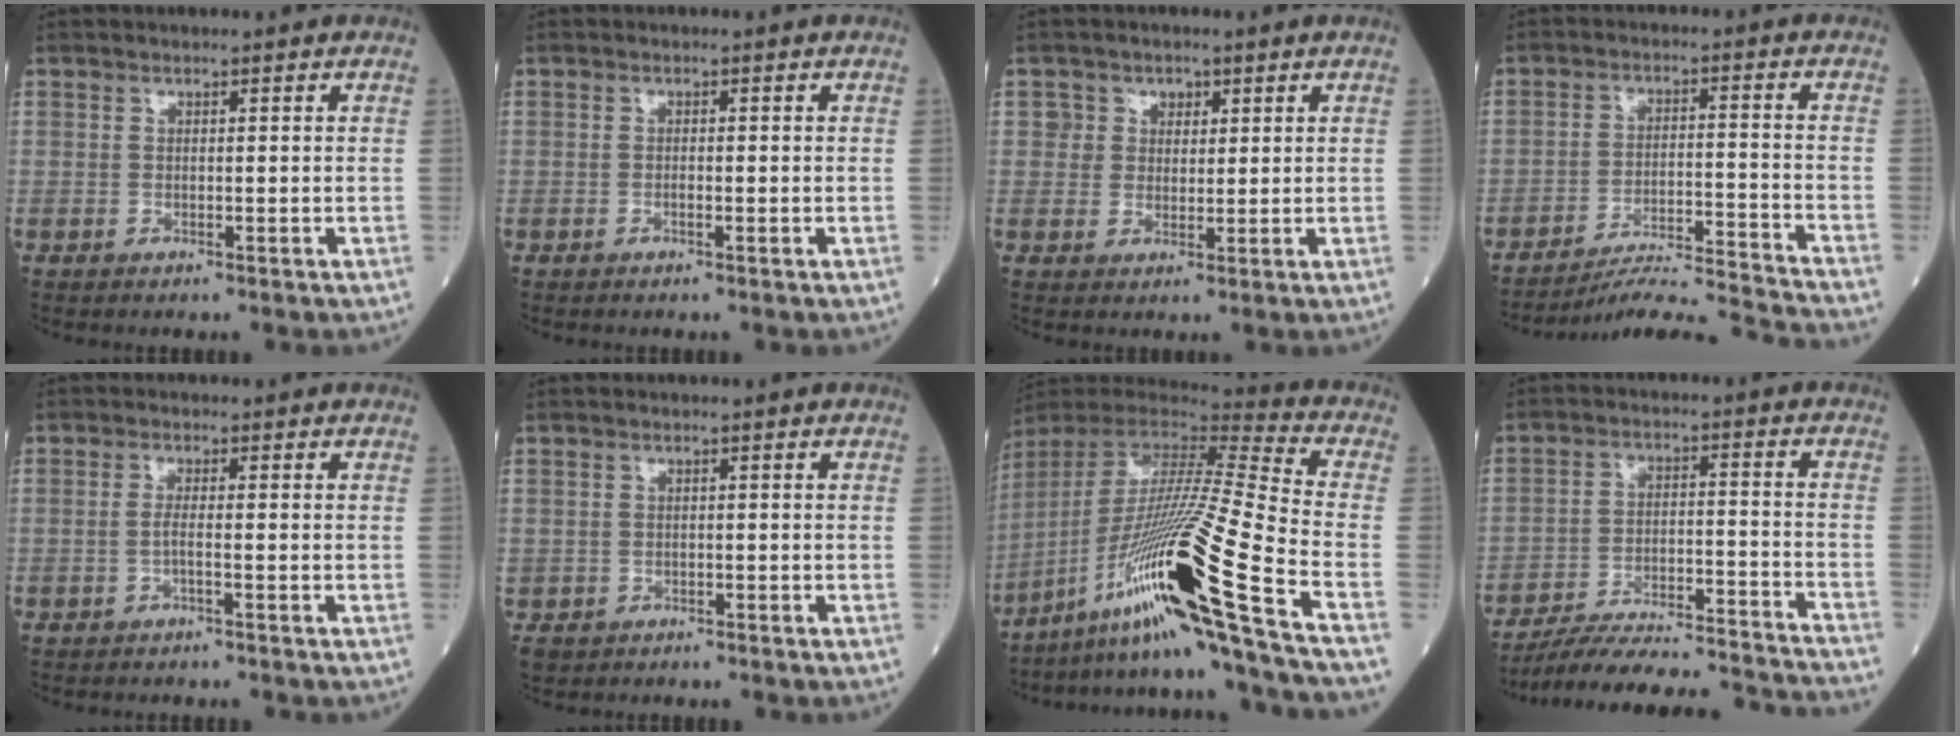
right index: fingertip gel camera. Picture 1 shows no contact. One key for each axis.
{"total": 0.8, "fx": -0.3, "fy": 0.1, "fz": 0.7, "tx": -0.013, "ty": 0.000, "tz": -0.005}
{"total": 3.3, "fx": 1.3, "fy": 3.0, "fz": 0.3, "tx": 0.009, "ty": 0.002, "tz": 0.016}
{"total": 13.9, "fx": -13.4, "fy": -3.0, "fz": 2.2, "tx": -0.017, "ty": -0.010, "tz": -0.204}
{"total": 1.6, "fx": -0.7, "fy": -0.2, "fz": 1.4, "tx": -0.026, "ty": 0.001, "tz": -0.016}
{"total": 2.7, "fx": -1.6, "fy": 2.1, "fz": 0.5, "tx": -0.011, "ty": -0.002, "tz": -0.023}
{"total": 27.5, "fx": -14.1, "fy": -1.5, "fz": 23.6, "tx": -0.434, "ty": -0.041, "tz": -0.258}
{"total": 21.9, "fx": -20.9, "fy": 0.5, "fz": 6.7, "tx": -0.090, "ty": -0.015, "tz": -0.297}